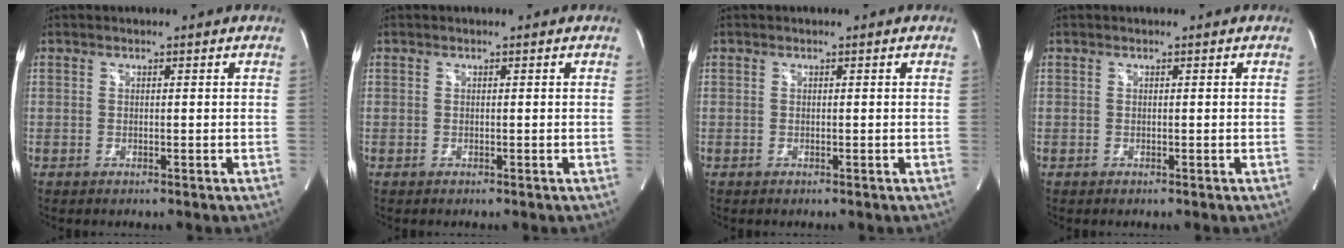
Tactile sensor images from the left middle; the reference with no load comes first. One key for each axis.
{"total": 0.0}
{"total": 0.0}
{"total": 0.0}